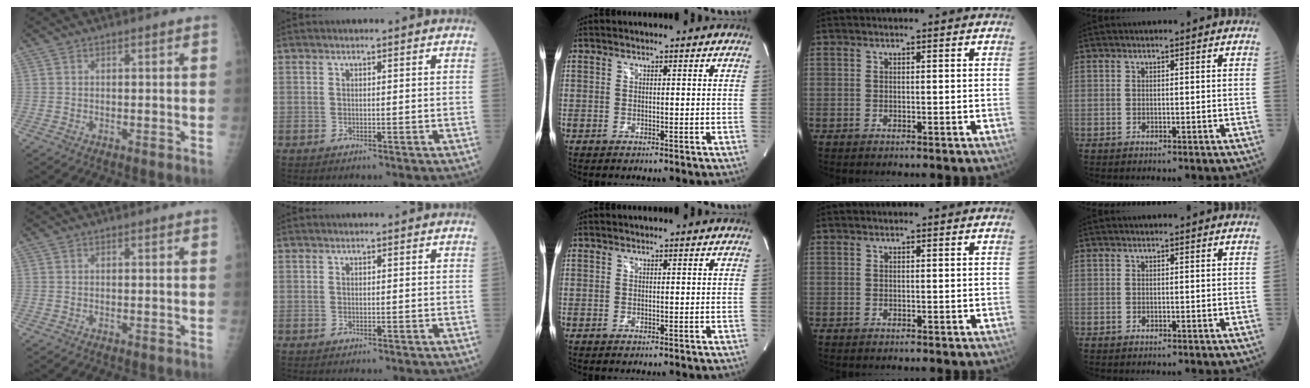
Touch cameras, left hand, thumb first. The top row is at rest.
{}